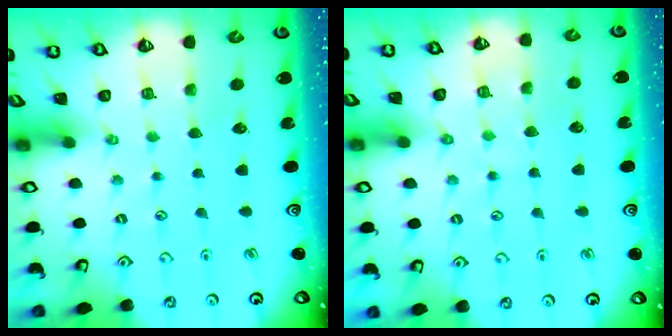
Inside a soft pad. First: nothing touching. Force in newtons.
{"total": 5.9, "press": 5.9, "slide": 0.7}